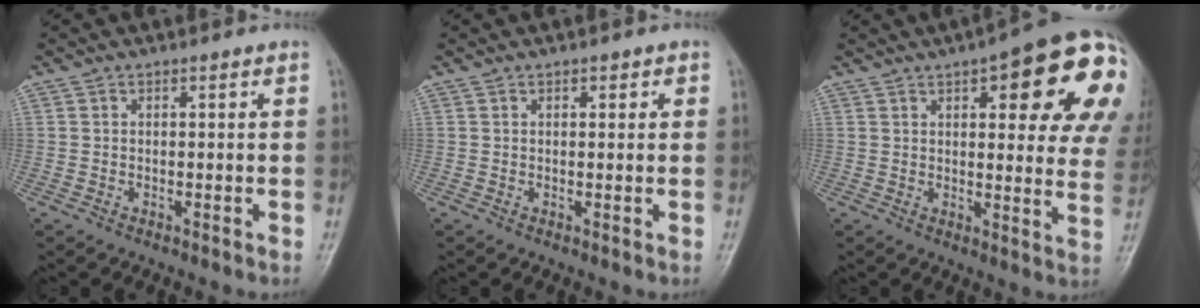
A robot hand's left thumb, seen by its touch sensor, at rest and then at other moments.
{"total": 1.3, "force": [0.5, 0.7, 0.9], "torque": [-0.005, 0.000, 0.007]}
{"total": 24.6, "force": [9.8, 7.8, 21.2], "torque": [-0.196, -0.005, 0.120]}